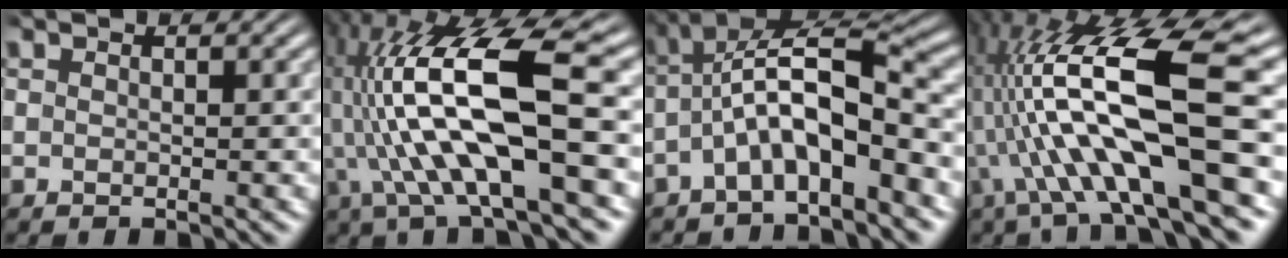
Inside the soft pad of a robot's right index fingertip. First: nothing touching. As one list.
[{"total": 11.8, "force": [0.5, 4.6, 10.8], "torque": [-0.212, -0.009, 0.017]}, {"total": 7.1, "force": [-1.3, 4.0, 5.7], "torque": [-0.116, -0.024, -0.013]}, {"total": 12.8, "force": [0.1, 5.0, 11.8], "torque": [-0.219, -0.009, 0.009]}]